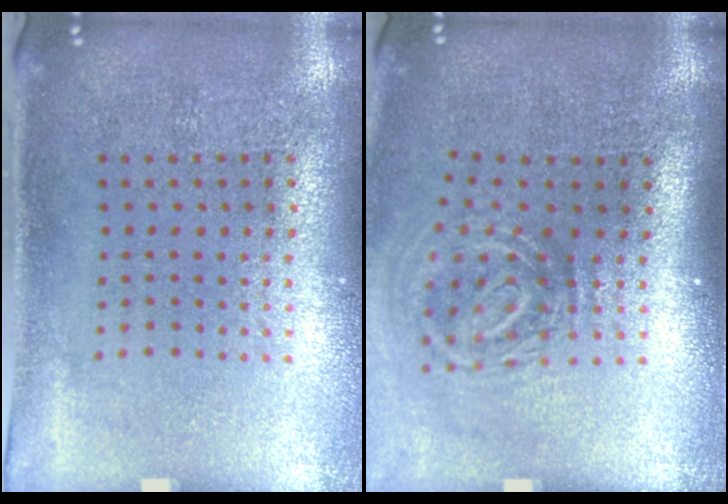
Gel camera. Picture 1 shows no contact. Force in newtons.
{"total": 1.9, "press": 1.2, "slide": 1.5}